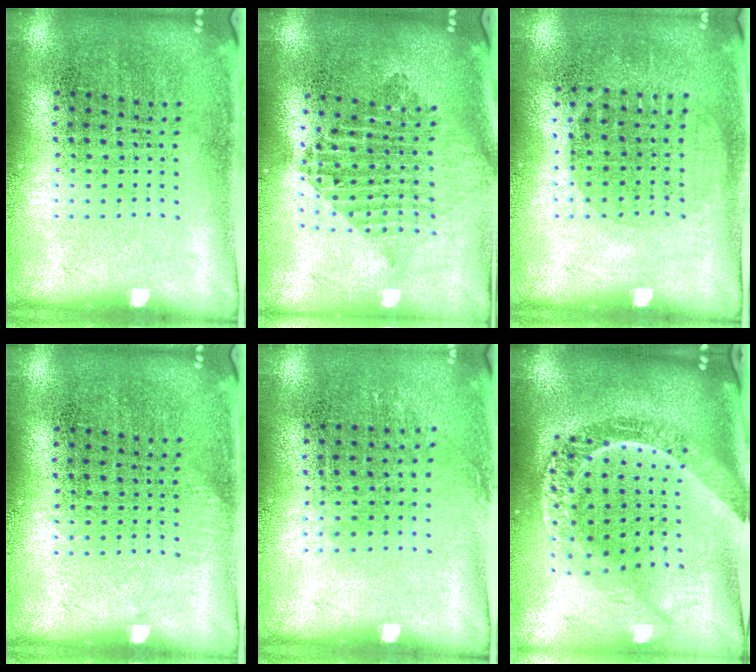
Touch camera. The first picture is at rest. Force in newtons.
{"total": 2.1, "press": 1.7, "slide": 1.2}
{"total": 1.0, "press": 0.9, "slide": 0.5}
{"total": 0.6, "press": 0.6, "slide": 0.2}
{"total": 0.9, "press": 0.6, "slide": 0.6}
{"total": 2.7, "press": 2.2, "slide": 1.6}